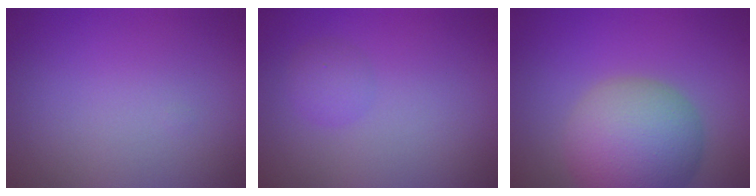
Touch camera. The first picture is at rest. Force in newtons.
{"total": 1.5, "press": 1.5, "slide": 0.0}
{"total": 8.5, "press": 8.4, "slide": 0.5}